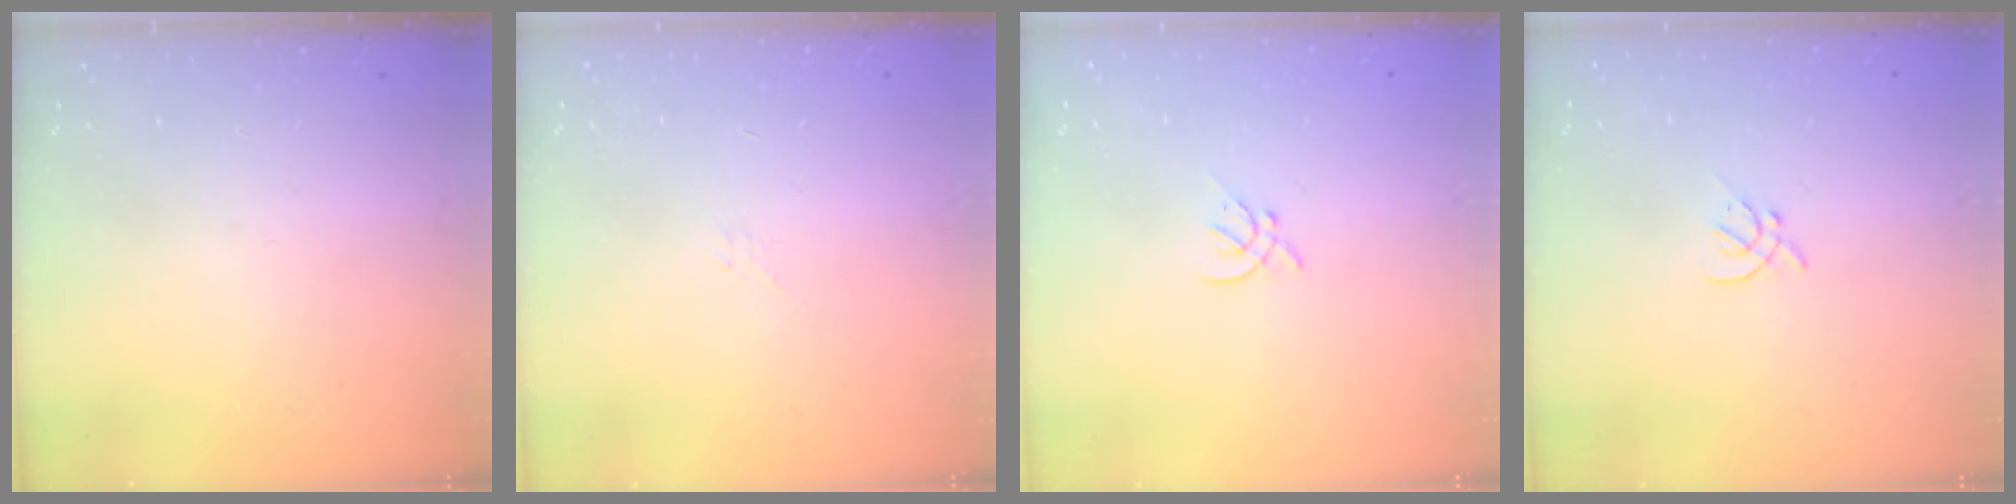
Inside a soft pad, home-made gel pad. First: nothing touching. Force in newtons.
{"total": 3.3, "press": 3.2, "slide": 0.6}
{"total": 2.2, "press": 2.1, "slide": 0.6}
{"total": 2.2, "press": 2.1, "slide": 0.6}